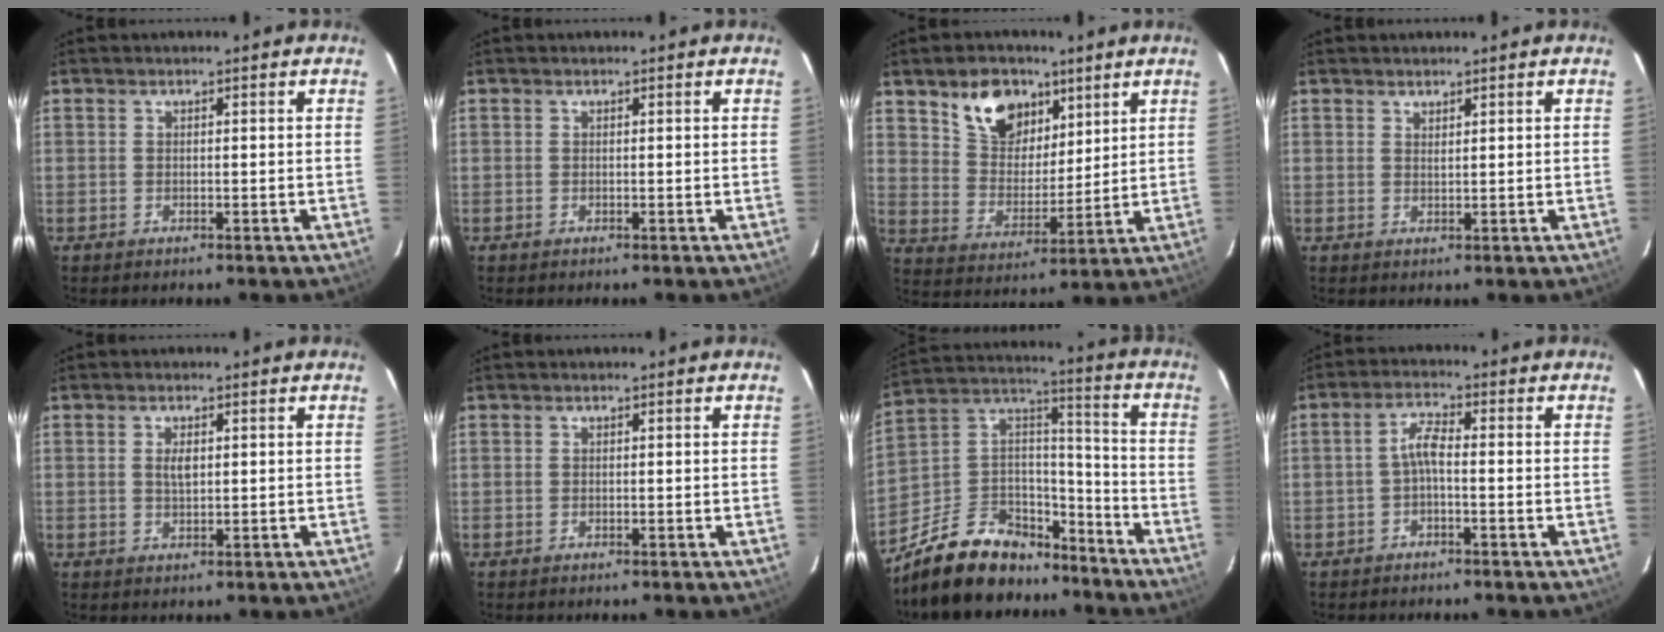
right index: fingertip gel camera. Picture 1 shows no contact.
{"total": 0.0}
{"total": 11.9, "force": [7.2, 7.6, 5.8], "torque": [-0.108, 0.020, 0.140]}
{"total": 1.1, "force": [1.0, 0.3, 0.2], "torque": [-0.004, 0.000, 0.020]}
{"total": 2.2, "force": [0.5, 1.1, 1.9], "torque": [-0.034, 0.001, 0.009]}
{"total": 0.0}
{"total": 19.2, "force": [-13.8, 11.0, 7.5], "torque": [-0.181, 0.065, -0.211]}
{"total": 3.0, "force": [-1.1, 0.6, 2.8], "torque": [-0.062, 0.010, -0.023]}